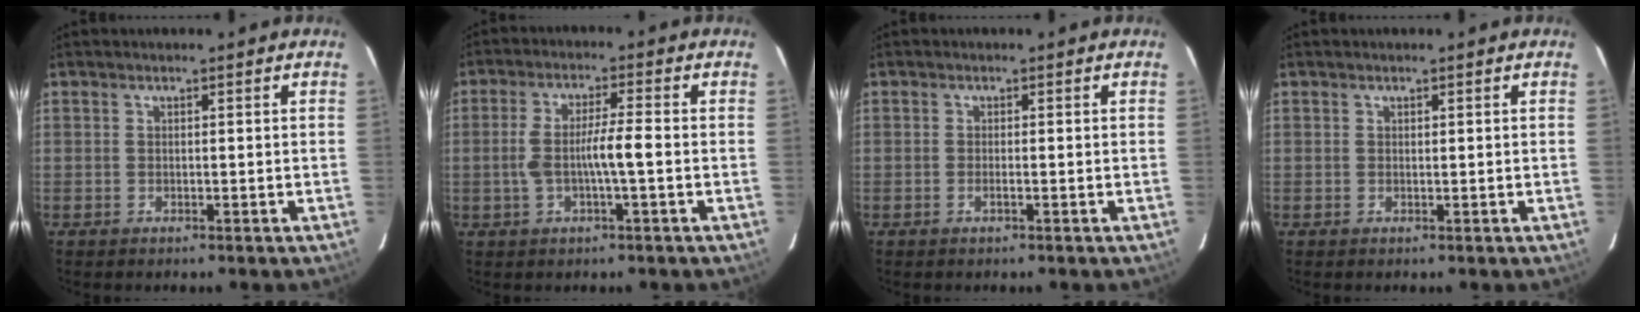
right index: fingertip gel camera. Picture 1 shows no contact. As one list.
[{"total": 5.9, "force": [-0.9, 0.4, 5.8], "torque": [-0.117, 0.008, -0.014]}, {"total": 0.7, "force": [-0.3, 0.0, 0.6], "torque": [-0.015, 0.000, -0.005]}, {"total": 0.0}]